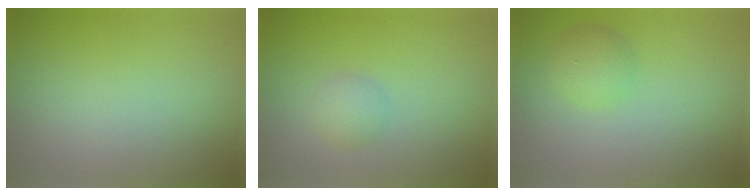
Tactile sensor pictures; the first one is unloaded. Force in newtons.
{"total": 1.7, "press": 1.7, "slide": 0.0}
{"total": 2.0, "press": 2.0, "slide": 0.1}